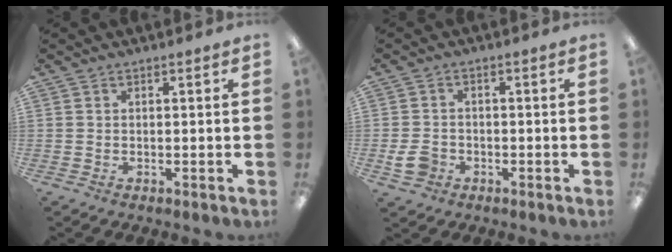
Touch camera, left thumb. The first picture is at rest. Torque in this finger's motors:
{"motor_torque": [-0.19, 0.91, 0.22, -0.22, 0.01]}